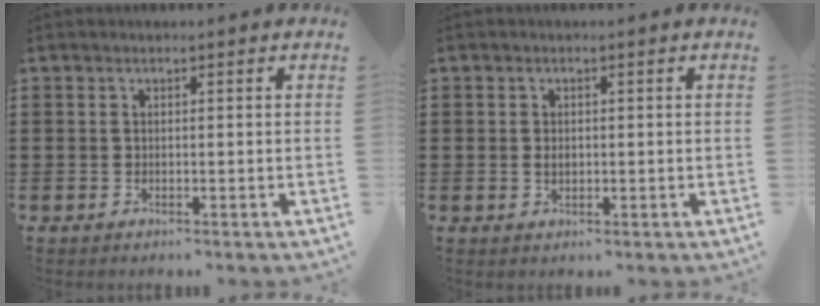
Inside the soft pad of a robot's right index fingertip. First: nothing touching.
{"total": 0.9, "force": [0.1, 0.4, 0.8], "torque": [-0.017, 0.003, 0.000]}